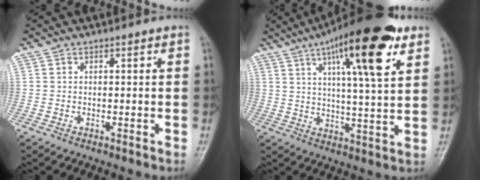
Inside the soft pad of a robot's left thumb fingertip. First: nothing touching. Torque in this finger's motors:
{"motor_torque": [3.26, 1.75, 1.92, -0.85, 0.56]}